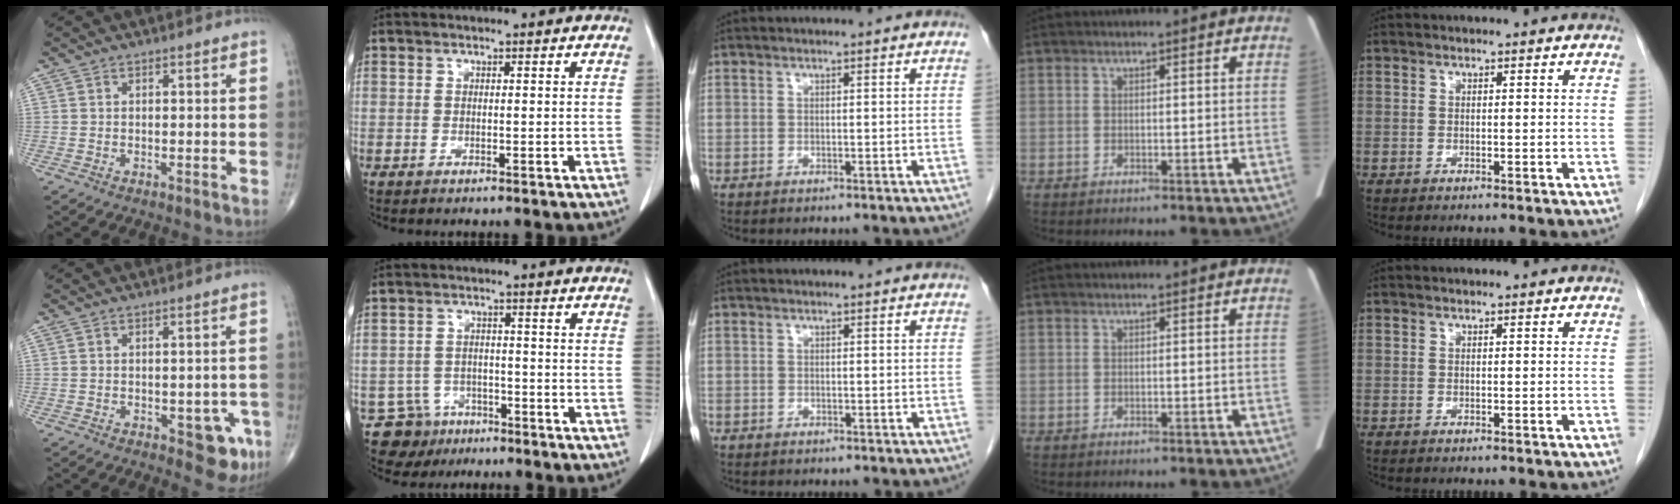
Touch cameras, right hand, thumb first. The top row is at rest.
{"thumb": {"total": 6.3, "force": [-2.5, 3.2, 4.8], "torque": [-0.028, 0.004, -0.026]}, "index": {"total": 6.0, "force": [-4.0, 4.5, -0.3], "torque": [0.013, 0.012, -0.063]}, "middle": {"total": 0.9, "force": [-0.7, 0.6, 0.1], "torque": [-0.004, 0.003, -0.011]}}